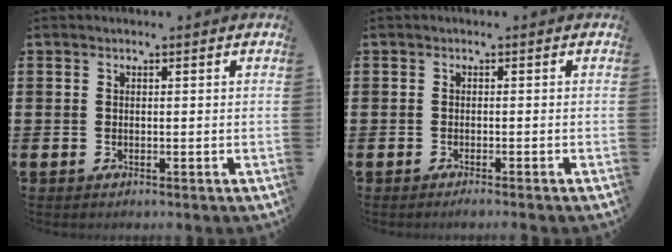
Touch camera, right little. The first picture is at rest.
{"total": 0.7, "force": [-0.5, -0.1, 0.5], "torque": [-0.006, -0.003, -0.010]}